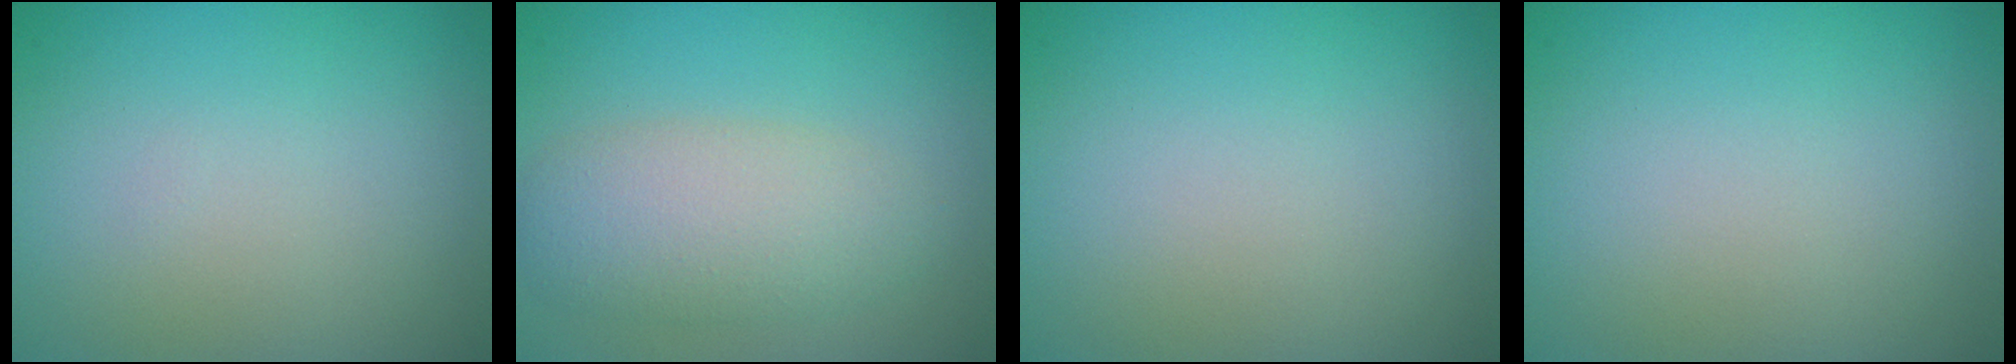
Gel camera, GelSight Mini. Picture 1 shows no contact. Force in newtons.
{"total": 4.6, "press": 4.5, "slide": 0.3}
{"total": 0.0}
{"total": 0.0}